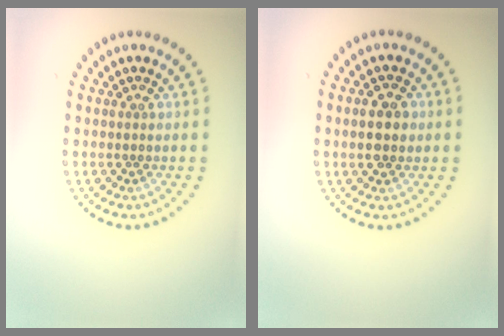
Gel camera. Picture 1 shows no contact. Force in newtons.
{"total": 2.9, "press": 2.9, "slide": 0.1}